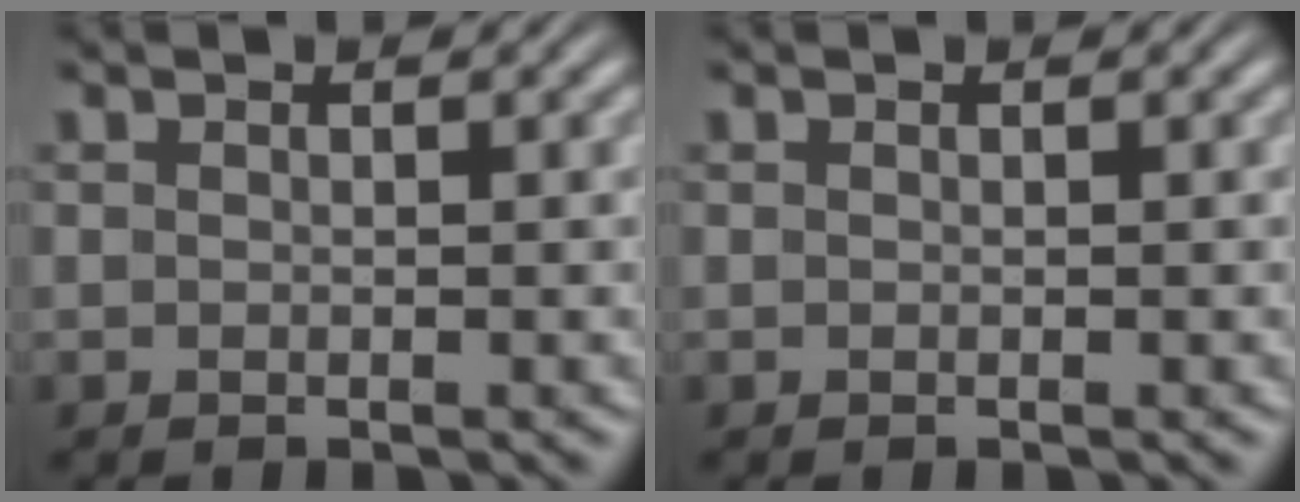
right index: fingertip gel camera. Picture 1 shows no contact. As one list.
[{"total": 0.0}]